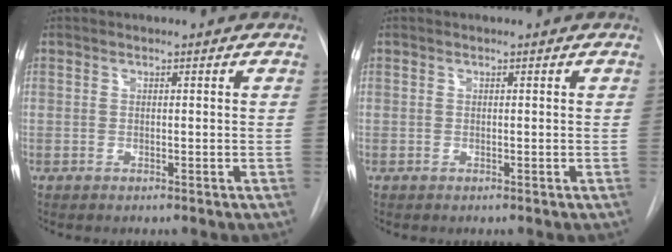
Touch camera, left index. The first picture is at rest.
{"total": 0.0}